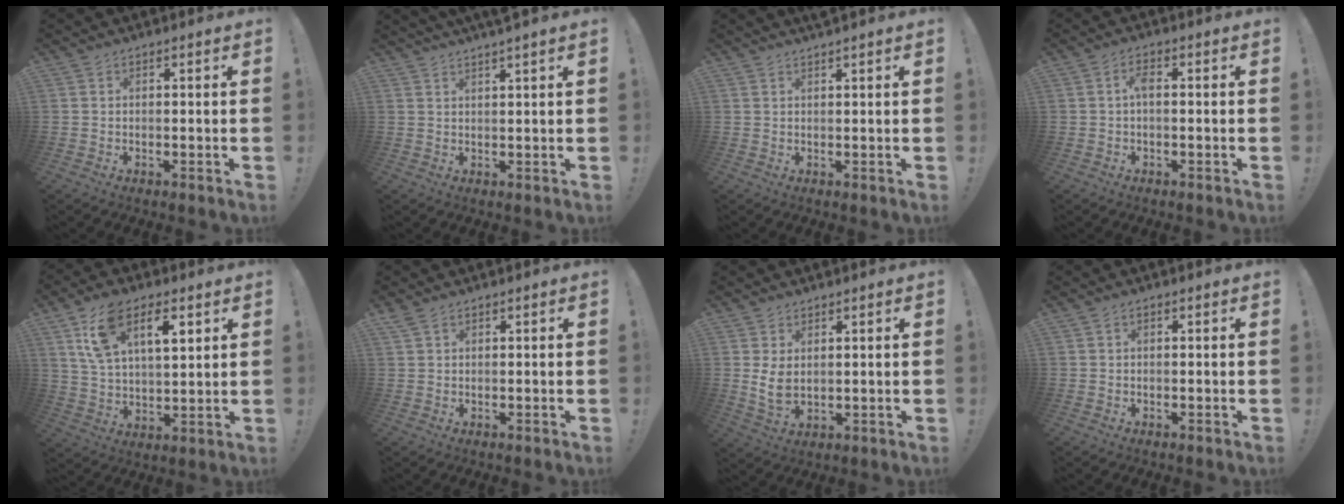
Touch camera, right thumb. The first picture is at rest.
{"total": 3.5, "force": [2.8, -0.4, 2.0], "torque": [-0.035, -0.011, 0.046]}
{"total": 1.6, "force": [1.5, -0.2, 0.5], "torque": [-0.005, -0.007, 0.025]}
{"total": 3.2, "force": [-0.1, 1.2, 2.9], "torque": [-0.058, 0.010, -0.003]}
{"total": 13.8, "force": [7.0, 7.1, 9.6], "torque": [-0.154, -0.014, 0.125]}
{"total": 2.1, "force": [1.6, 1.0, 1.1], "torque": [-0.015, -0.002, 0.029]}
{"total": 5.9, "force": [1.7, 3.6, 4.4], "torque": [-0.073, -0.016, 0.032]}
{"total": 0.5, "force": [0.0, 0.4, 0.4], "torque": [-0.012, 0.004, 0.000]}